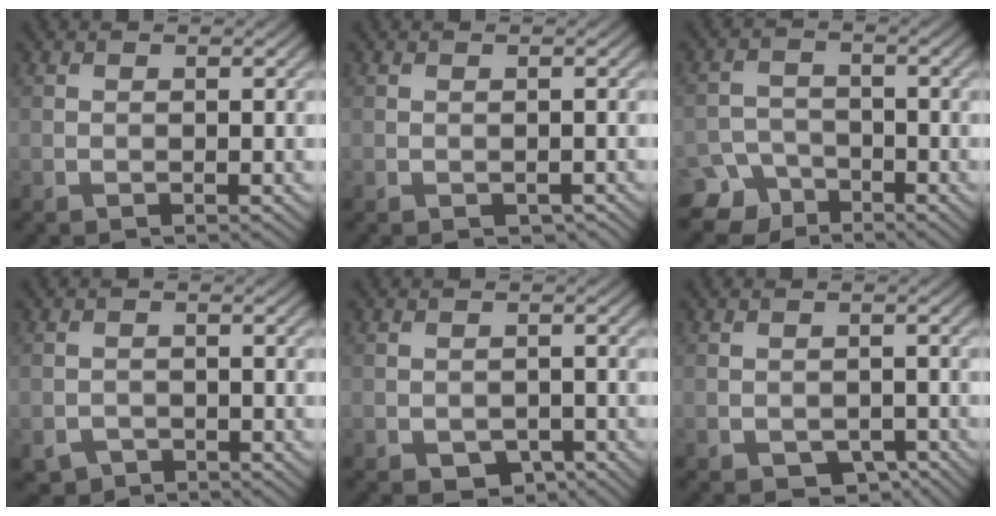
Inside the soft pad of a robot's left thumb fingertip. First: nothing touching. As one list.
[{"total": 1.0, "force": [-0.6, 0.6, 0.5], "torque": [-0.011, -0.007, -0.007]}, {"total": 6.0, "force": [-4.6, 3.5, 1.3], "torque": [-0.021, -0.009, -0.086]}, {"total": 2.0, "force": [-1.5, 1.3, 0.5], "torque": [-0.007, -0.004, -0.031]}, {"total": 3.2, "force": [-1.9, 2.0, 1.6], "torque": [-0.028, -0.008, -0.026]}, {"total": 3.5, "force": [-2.3, 2.0, 1.7], "torque": [-0.029, -0.006, -0.030]}]